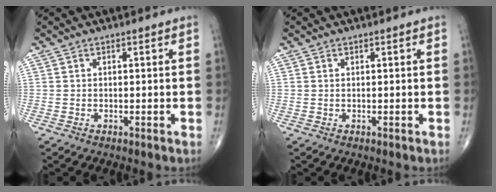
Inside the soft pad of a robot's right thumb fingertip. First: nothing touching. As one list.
[{"total": 0.0}]